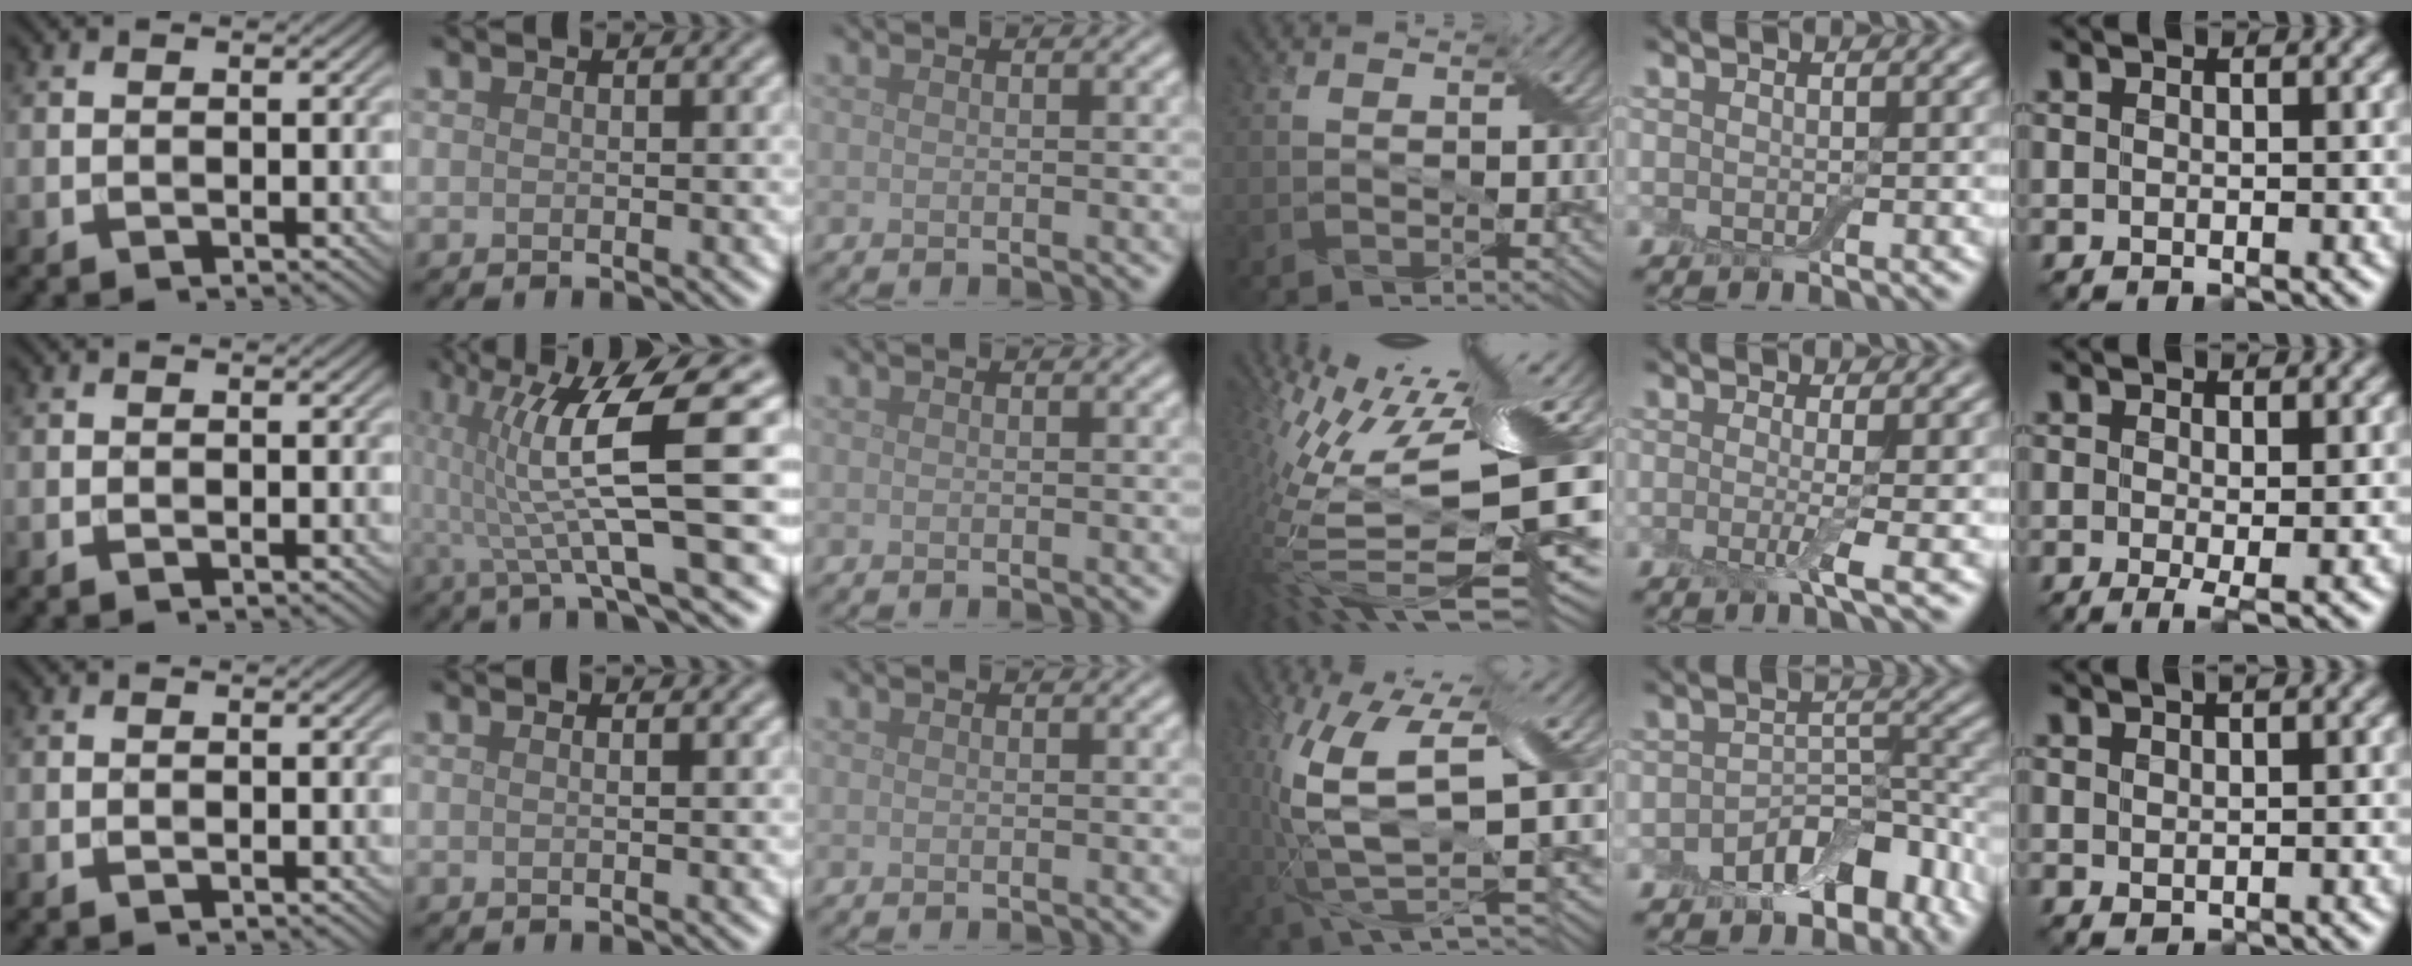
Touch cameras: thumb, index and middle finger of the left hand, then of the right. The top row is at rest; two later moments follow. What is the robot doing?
{"motion": "peel", "object": "aluminum foil"}